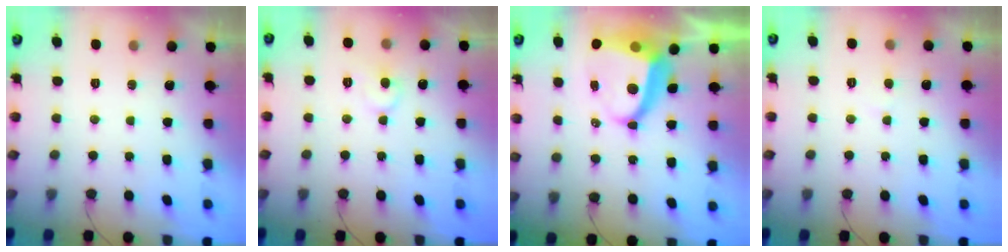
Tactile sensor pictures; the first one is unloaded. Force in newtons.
{"total": 6.6, "press": 6.5, "slide": 0.6}
{"total": 8.6, "press": 8.5, "slide": 1.0}
{"total": 1.3, "press": 1.3, "slide": 0.1}